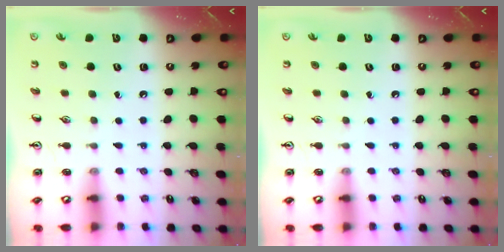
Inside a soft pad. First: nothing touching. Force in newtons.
{"total": 0.0}